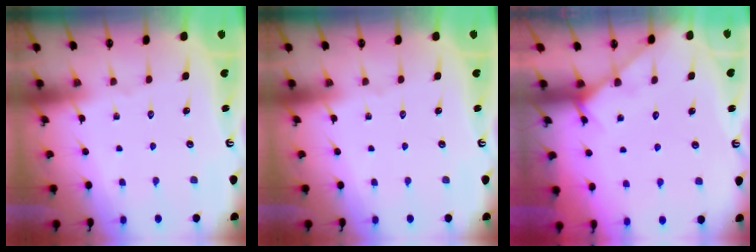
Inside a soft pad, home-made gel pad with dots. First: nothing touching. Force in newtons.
{"total": 0.0}
{"total": 4.8, "press": 4.8, "slide": 0.5}